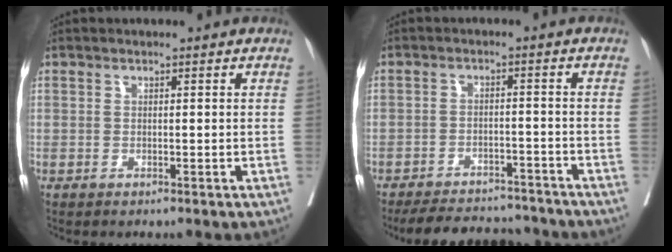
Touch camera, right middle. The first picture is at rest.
{"total": 13.2, "force": [-12.2, 3.5, 3.7], "torque": [-0.059, 0.007, -0.163]}